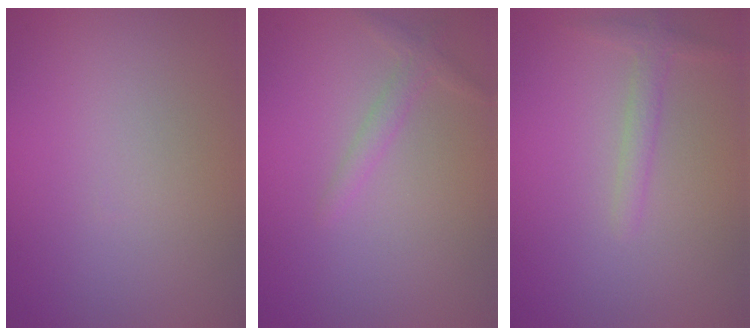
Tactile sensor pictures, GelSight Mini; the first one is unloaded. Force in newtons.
{"total": 1.4, "press": 1.4, "slide": 0.1}
{"total": 1.5, "press": 1.5, "slide": 0.0}